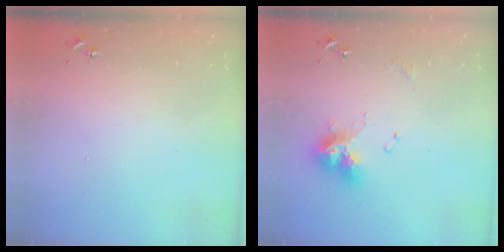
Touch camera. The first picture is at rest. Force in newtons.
{"total": 12.9, "press": 12.8, "slide": 1.3}